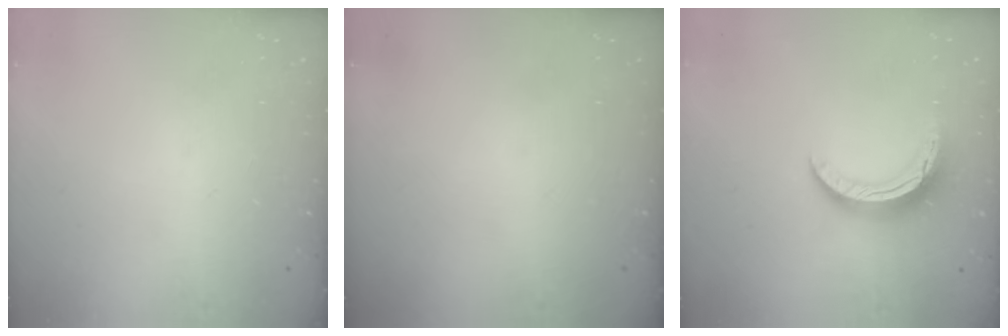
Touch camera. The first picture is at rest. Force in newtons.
{"total": 0.0}
{"total": 10.7, "press": 10.7, "slide": 0.2}